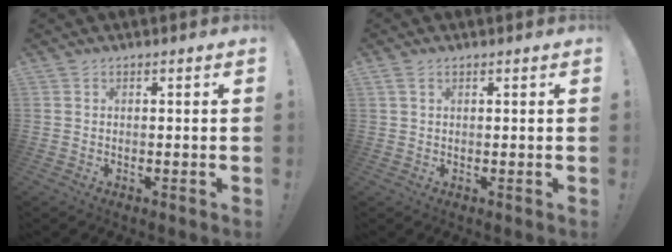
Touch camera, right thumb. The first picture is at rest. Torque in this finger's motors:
{"motor_torque": [-0.20, -0.10, -0.12, 0.38, 0.09]}